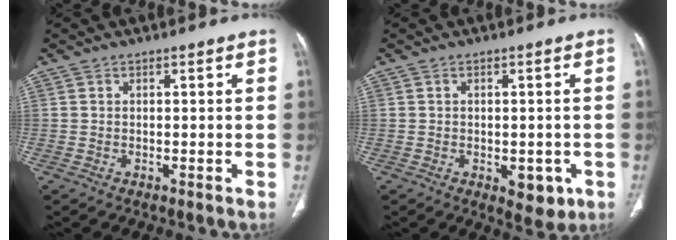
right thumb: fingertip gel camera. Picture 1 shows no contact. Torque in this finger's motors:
{"motor_torque": [0.76, 0.94, -0.19, 0.05, 0.21]}